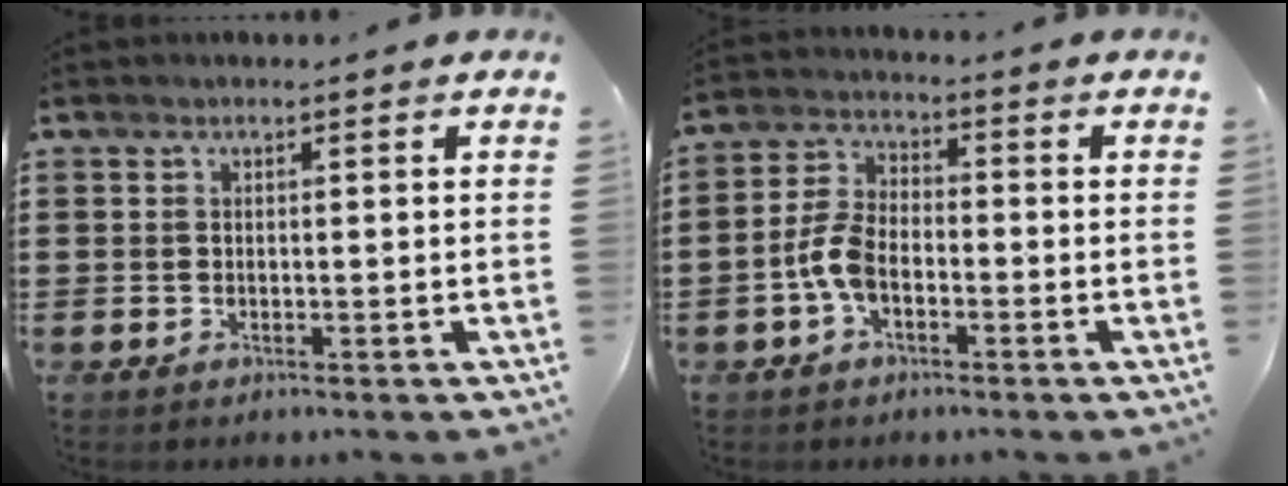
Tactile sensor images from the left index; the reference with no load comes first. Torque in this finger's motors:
{"motor_torque": [0.93, 0.37, 0.48, 0.09]}